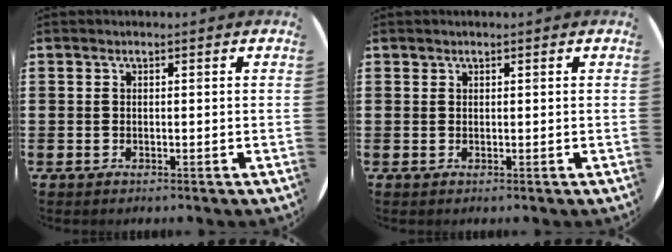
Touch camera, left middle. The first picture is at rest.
{"total": 0.0}